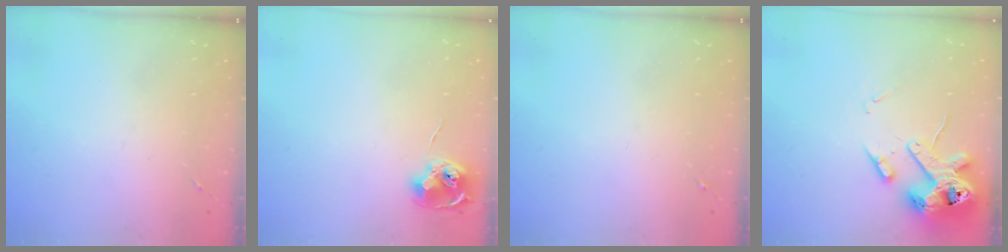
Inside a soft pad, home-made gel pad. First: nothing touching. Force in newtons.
{"total": 8.4, "press": 8.4, "slide": 0.4}
{"total": 0.0}
{"total": 14.8, "press": 14.7, "slide": 2.3}